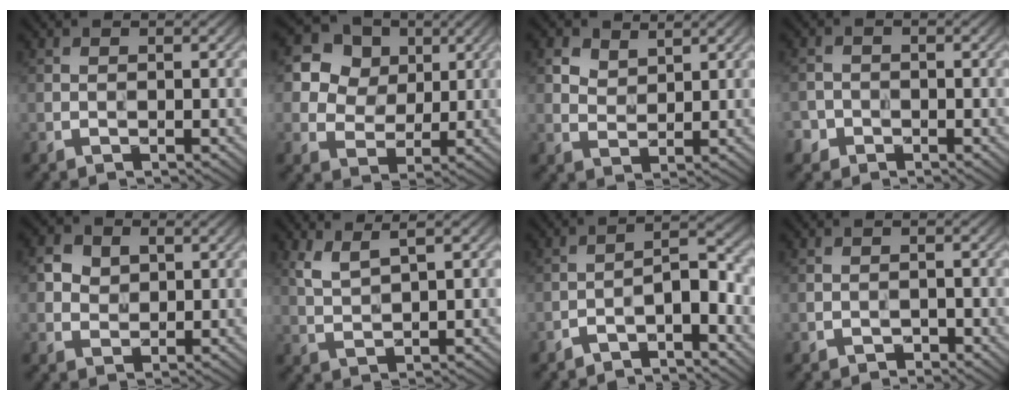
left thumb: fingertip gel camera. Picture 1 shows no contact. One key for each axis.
{"total": 12.4, "fx": 5.8, "fy": 9.7, "fz": 5.1, "tx": -0.160, "ty": 0.024, "tz": 0.116}
{"total": 3.4, "fx": 2.3, "fy": 2.0, "fz": 1.5, "tx": -0.037, "ty": -0.001, "tz": 0.049}
{"total": 2.0, "fx": -1.2, "fy": 1.5, "fz": 0.3, "tx": -0.001, "ty": 0.000, "tz": -0.027}
{"total": 3.4, "fx": 1.1, "fy": 2.8, "fz": 1.7, "tx": -0.038, "ty": 0.001, "tz": 0.016}
{"total": 3.4, "fx": 2.2, "fy": 0.8, "fz": 2.5, "tx": -0.068, "ty": 0.001, "tz": 0.052}
{"total": 4.2, "fx": -2.9, "fy": 1.0, "fz": 2.9, "tx": -0.046, "ty": 0.014, "tz": -0.057}
{"total": 1.0, "fx": -0.8, "fy": 0.6, "fz": 0.3, "tx": -0.002, "ty": -0.001, "tz": -0.014}